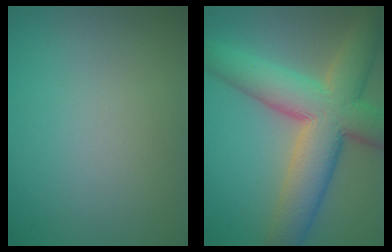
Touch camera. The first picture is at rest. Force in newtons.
{"total": 11.0, "press": 11.0, "slide": 0.6}